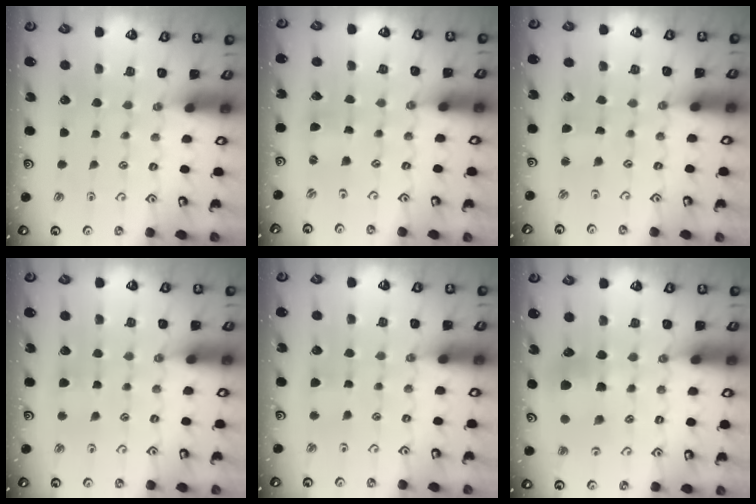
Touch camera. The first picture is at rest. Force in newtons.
{"total": 0.0}
{"total": 2.3, "press": 2.3, "slide": 0.4}
{"total": 4.3, "press": 4.3, "slide": 0.6}
{"total": 2.7, "press": 2.6, "slide": 0.8}
{"total": 6.9, "press": 6.9, "slide": 0.9}